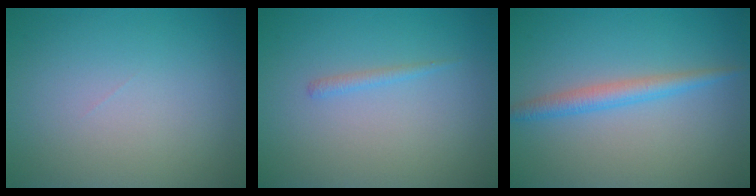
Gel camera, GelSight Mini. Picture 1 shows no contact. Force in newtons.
{"total": 0.8, "press": 0.8, "slide": 0.1}
{"total": 2.3, "press": 2.3, "slide": 0.1}